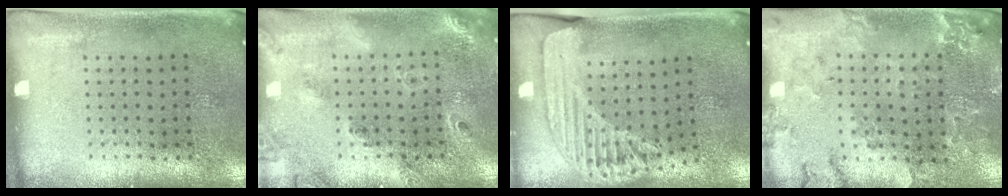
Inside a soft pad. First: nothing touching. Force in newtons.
{"total": 1.9, "press": 1.7, "slide": 0.8}
{"total": 1.6, "press": 1.5, "slide": 0.4}
{"total": 0.5, "press": 0.5, "slide": 0.2}